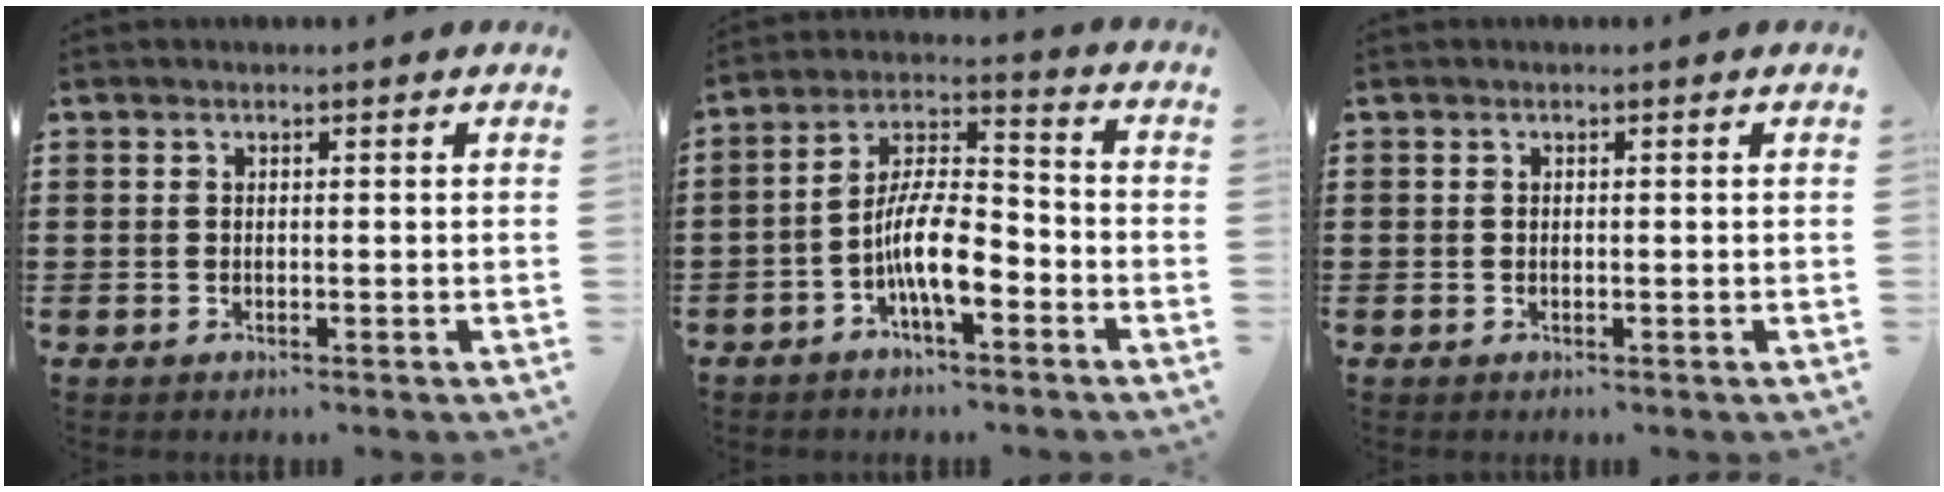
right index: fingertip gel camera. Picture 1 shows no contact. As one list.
[{"total": 9.1, "force": [-3.8, 3.0, 7.7], "torque": [-0.154, 0.005, -0.072]}, {"total": 0.0}]